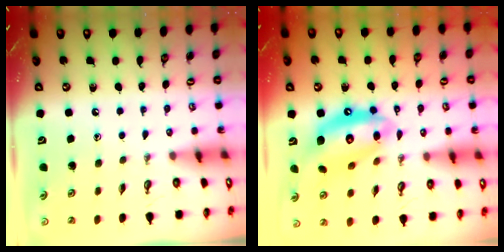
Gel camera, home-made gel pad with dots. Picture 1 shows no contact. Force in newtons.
{"total": 15.1, "press": 15.0, "slide": 1.8}